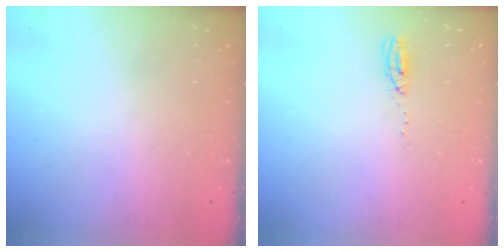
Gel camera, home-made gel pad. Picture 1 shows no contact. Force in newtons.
{"total": 4.0, "press": 3.9, "slide": 1.2}